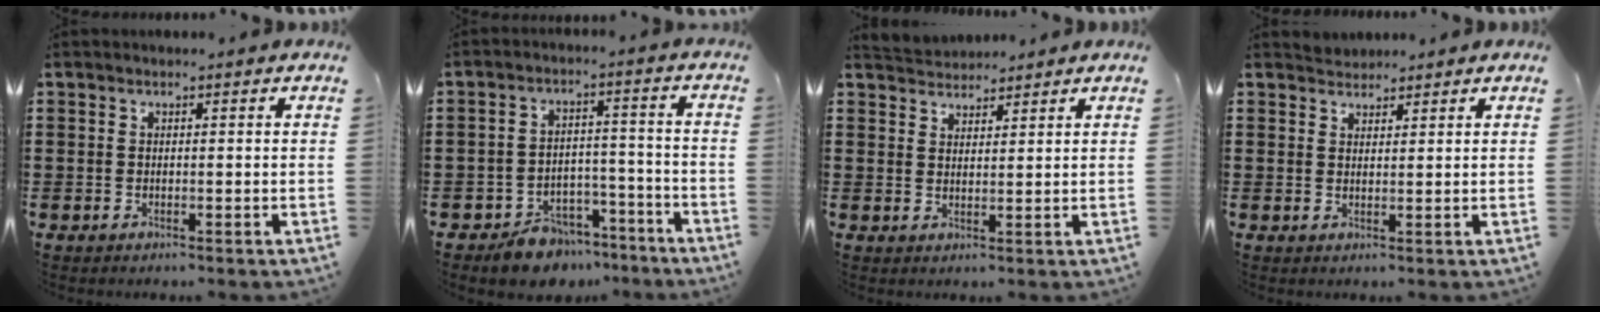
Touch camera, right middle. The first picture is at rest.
{"total": 6.0, "force": [-5.7, 2.0, 0.7], "torque": [-0.009, 0.023, -0.110]}
{"total": 2.4, "force": [2.3, 0.5, -0.5], "torque": [0.001, -0.005, 0.044]}
{"total": 1.2, "force": [1.0, 0.3, -0.6], "torque": [0.006, 0.004, 0.021]}